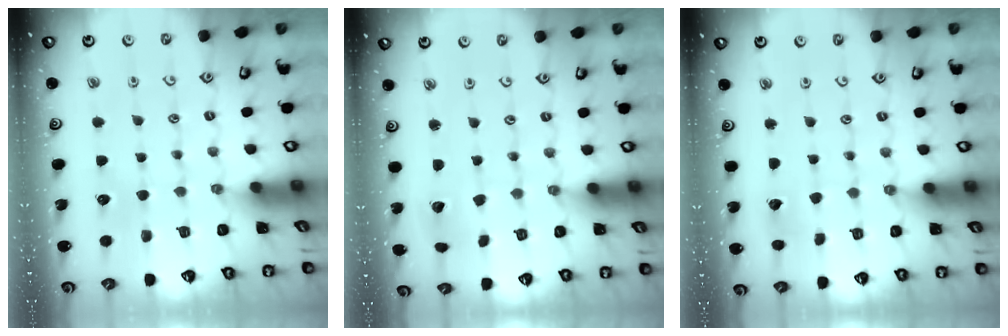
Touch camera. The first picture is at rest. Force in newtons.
{"total": 2.4, "press": 2.4, "slide": 0.1}
{"total": 2.8, "press": 2.7, "slide": 0.3}